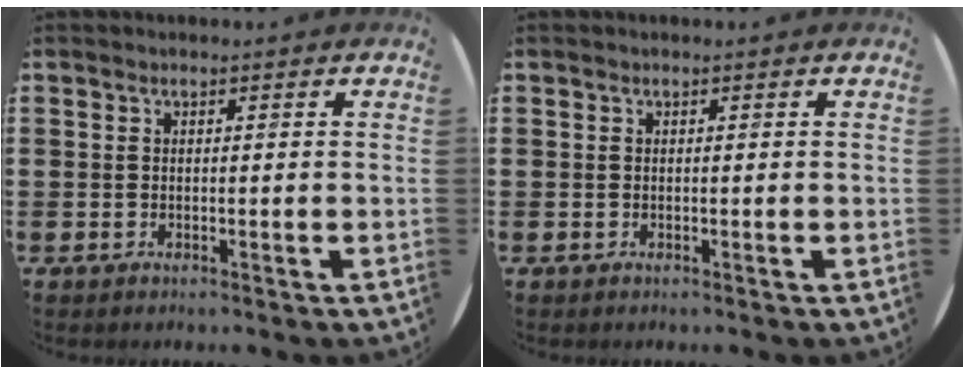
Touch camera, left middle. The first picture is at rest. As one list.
[{"total": 0.0}]